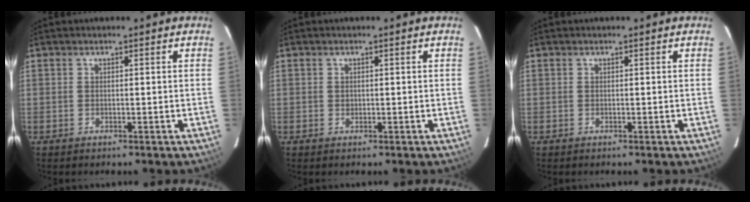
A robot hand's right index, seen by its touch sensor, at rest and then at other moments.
{"total": 0.6, "force": [0.1, 0.6, 0.1], "torque": [0.001, 0.002, 0.002]}
{"total": 0.0}